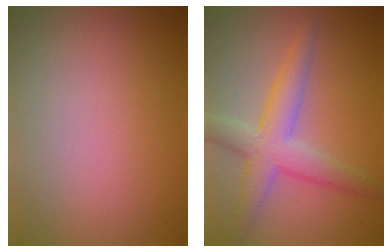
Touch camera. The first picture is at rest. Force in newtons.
{"total": 4.6, "press": 4.6, "slide": 0.0}